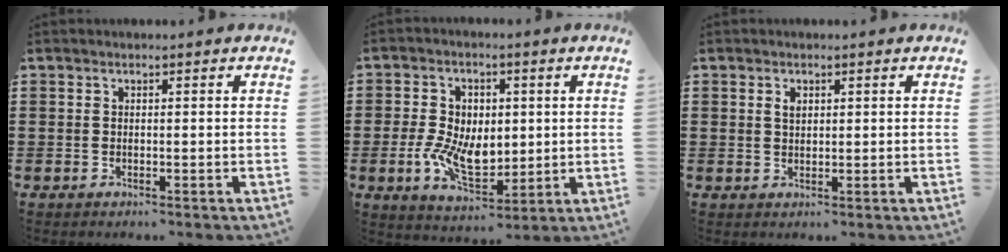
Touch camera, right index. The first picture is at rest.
{"total": 8.6, "force": [-0.4, 5.8, 6.4], "torque": [-0.140, 0.014, -0.006]}
{"total": 1.4, "force": [0.6, 0.8, 1.0], "torque": [-0.022, 0.005, 0.011]}